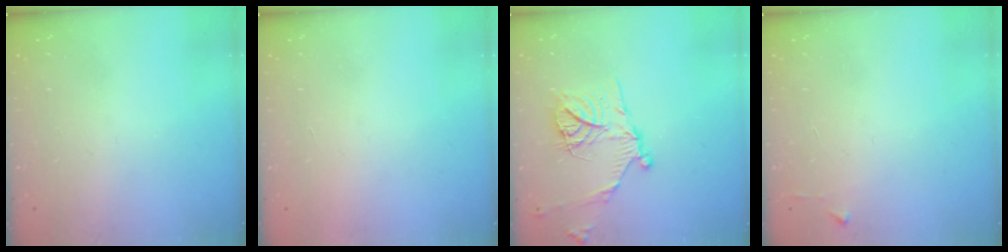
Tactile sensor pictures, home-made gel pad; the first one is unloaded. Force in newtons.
{"total": 1.6, "press": 1.6, "slide": 0.1}
{"total": 15.6, "press": 15.5, "slide": 1.4}
{"total": 2.4, "press": 2.4, "slide": 0.3}